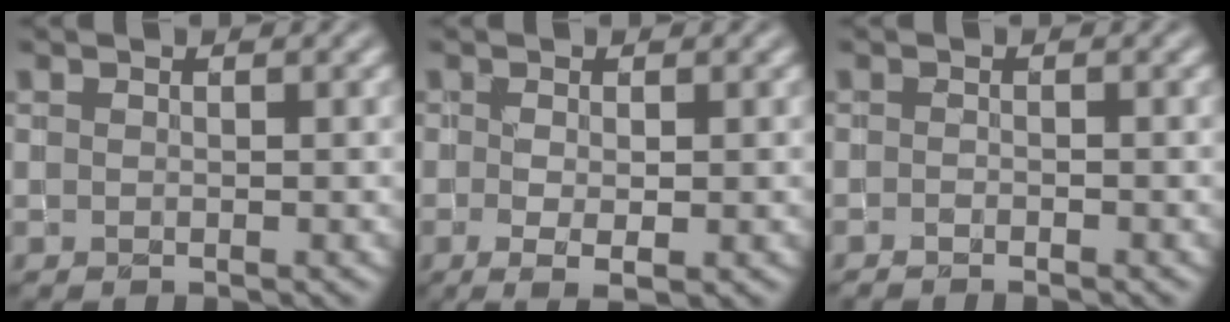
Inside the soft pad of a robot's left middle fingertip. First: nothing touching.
{"total": 2.3, "force": [-0.3, 0.8, 2.1], "torque": [-0.041, -0.011, -0.002]}
{"total": 0.8, "force": [-0.7, 0.1, 0.3], "torque": [-0.006, -0.003, -0.013]}